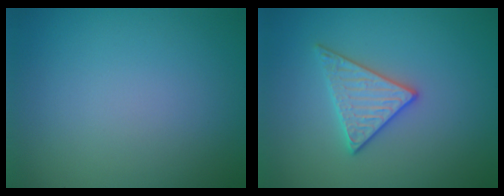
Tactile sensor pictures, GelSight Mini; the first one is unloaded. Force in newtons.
{"total": 2.9, "press": 2.9, "slide": 0.4}